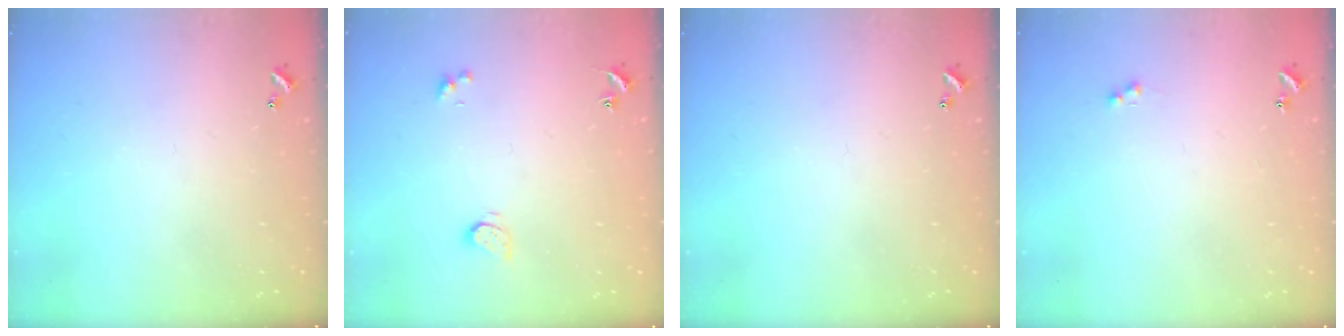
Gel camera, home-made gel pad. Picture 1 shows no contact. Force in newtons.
{"total": 1.5, "press": 1.4, "slide": 0.4}
{"total": 0.0}
{"total": 1.0, "press": 0.9, "slide": 0.5}